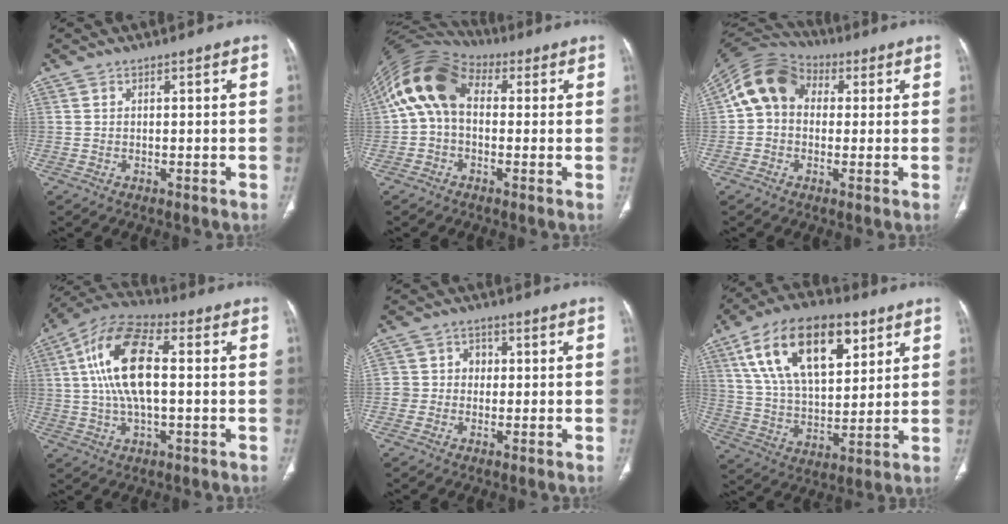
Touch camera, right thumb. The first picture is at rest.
{"total": 12.6, "force": [1.6, 8.5, 9.1], "torque": [-0.170, 0.038, 0.015]}
{"total": 11.7, "force": [1.7, 9.4, 6.8], "torque": [-0.116, 0.033, 0.016]}
{"total": 15.9, "force": [1.7, 7.1, 14.1], "torque": [-0.279, 0.023, 0.024]}
{"total": 4.8, "force": [-0.1, 4.7, 1.0], "torque": [0.017, 0.016, -0.006]}
{"total": 22.6, "force": [10.1, 11.7, 16.5], "torque": [-0.262, -0.019, 0.180]}